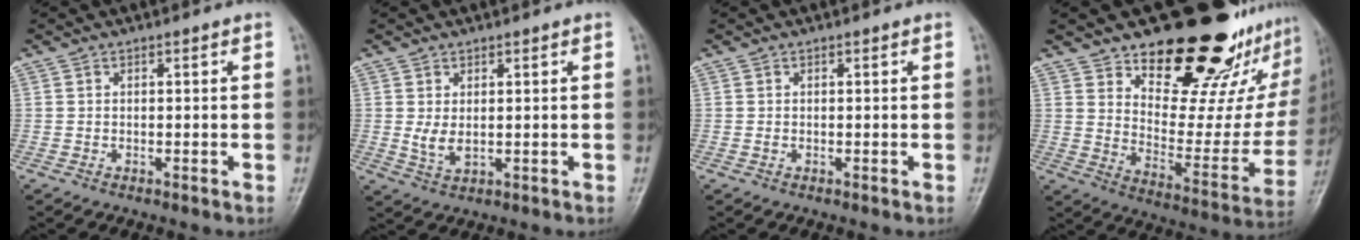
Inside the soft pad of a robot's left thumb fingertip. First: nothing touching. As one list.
[{"total": 3.7, "force": [1.0, 2.1, 2.8], "torque": [-0.047, -0.015, 0.025]}, {"total": 0.6, "force": [0.2, 0.4, 0.4], "torque": [-0.004, 0.000, 0.001]}, {"total": 28.3, "force": [19.6, 12.0, 16.5], "torque": [-0.192, -0.120, 0.279]}]